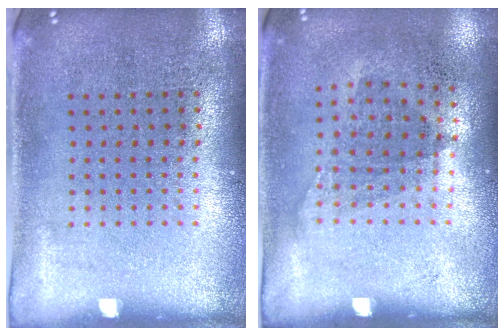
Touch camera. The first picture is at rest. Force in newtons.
{"total": 1.1, "press": 0.8, "slide": 0.7}